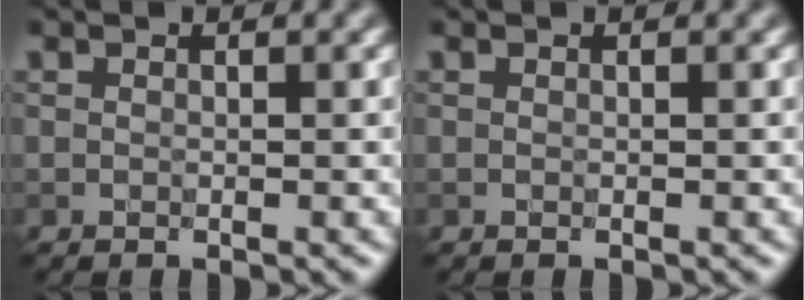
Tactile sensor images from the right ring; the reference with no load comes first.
{"total": 0.0}